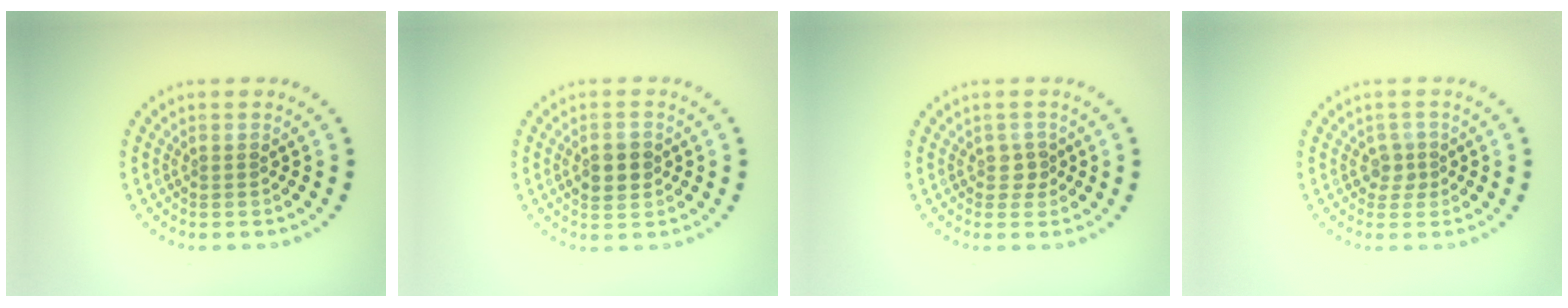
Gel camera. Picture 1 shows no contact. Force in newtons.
{"total": 2.6, "press": 2.6, "slide": 0.1}
{"total": 1.2, "press": 1.0, "slide": 0.5}
{"total": 1.6, "press": 1.2, "slide": 1.0}